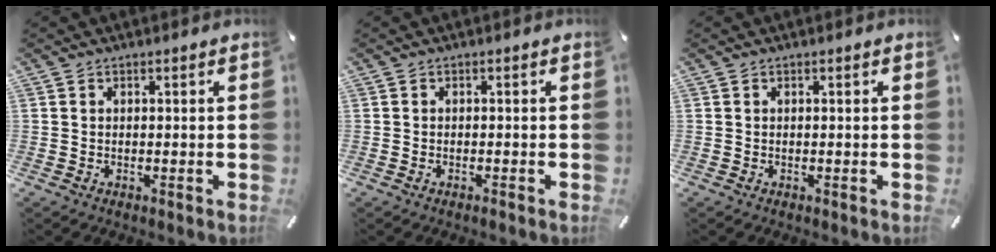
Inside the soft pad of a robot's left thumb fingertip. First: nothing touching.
{"total": 1.0, "force": [-0.6, 0.1, 0.8], "torque": [-0.013, -0.002, -0.011]}
{"total": 0.0}